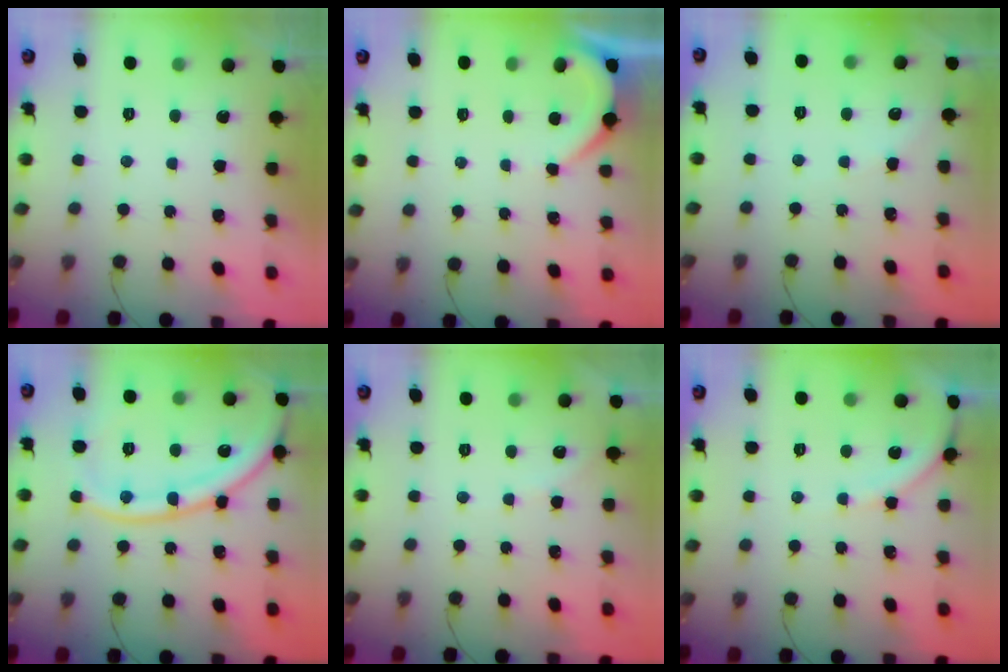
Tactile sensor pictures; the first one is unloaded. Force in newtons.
{"total": 2.7, "press": 2.7, "slide": 0.3}
{"total": 2.7, "press": 2.7, "slide": 0.5}
{"total": 17.8, "press": 17.7, "slide": 1.8}
{"total": 3.4, "press": 3.3, "slide": 0.6}
{"total": 5.4, "press": 5.3, "slide": 0.8}